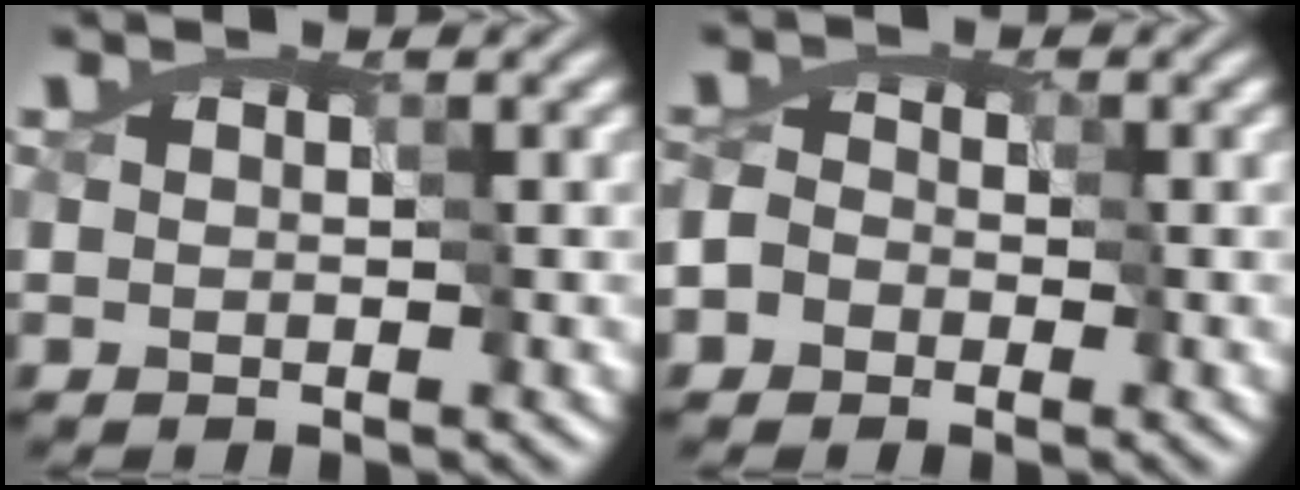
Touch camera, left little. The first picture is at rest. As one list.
[{"total": 4.5, "force": [-2.4, 3.6, 1.1], "torque": [-0.007, 0.020, -0.064]}]